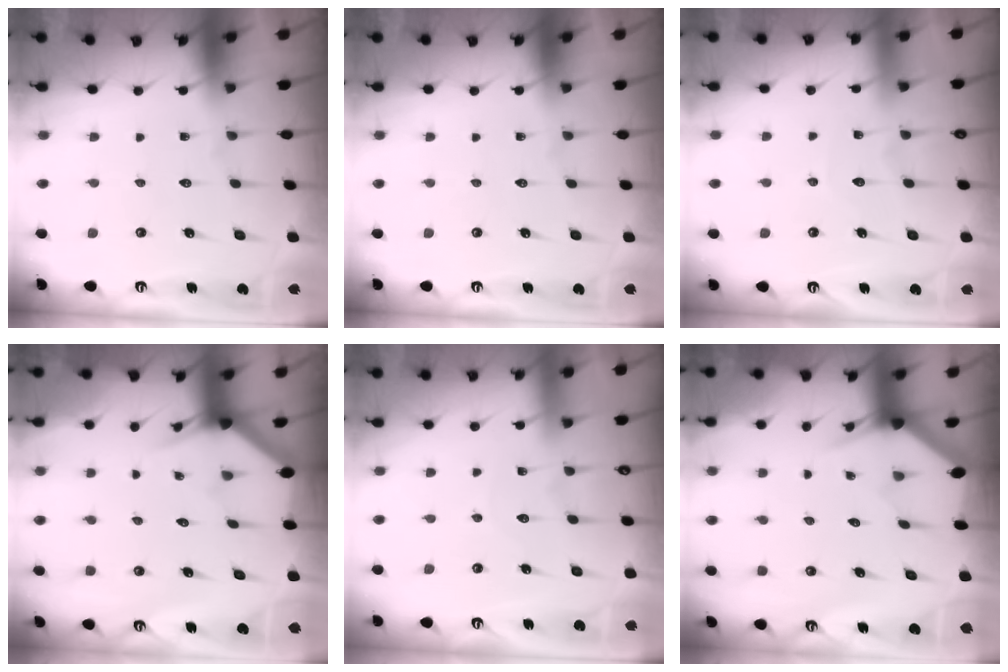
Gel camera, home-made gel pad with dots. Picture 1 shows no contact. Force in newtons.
{"total": 0.0}
{"total": 4.1, "press": 4.1, "slide": 0.4}
{"total": 3.1, "press": 3.1, "slide": 0.1}
{"total": 3.0, "press": 3.0, "slide": 0.2}
{"total": 3.0, "press": 3.0, "slide": 0.1}